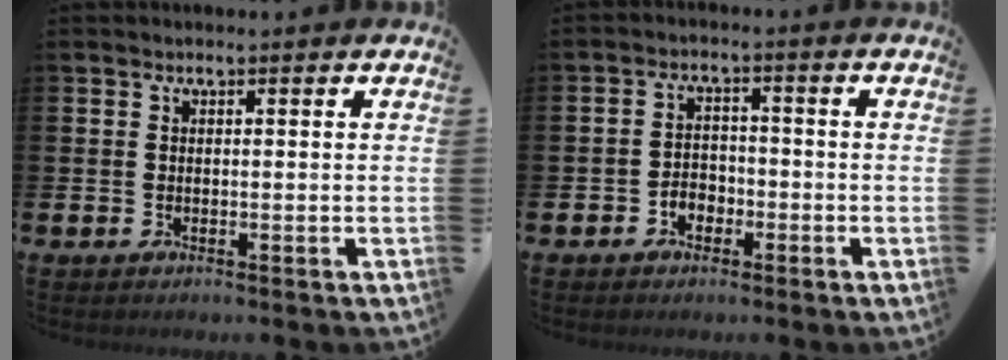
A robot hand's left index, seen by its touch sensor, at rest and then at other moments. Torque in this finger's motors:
{"motor_torque": [0.24, -0.01, 0.04, 0.07]}